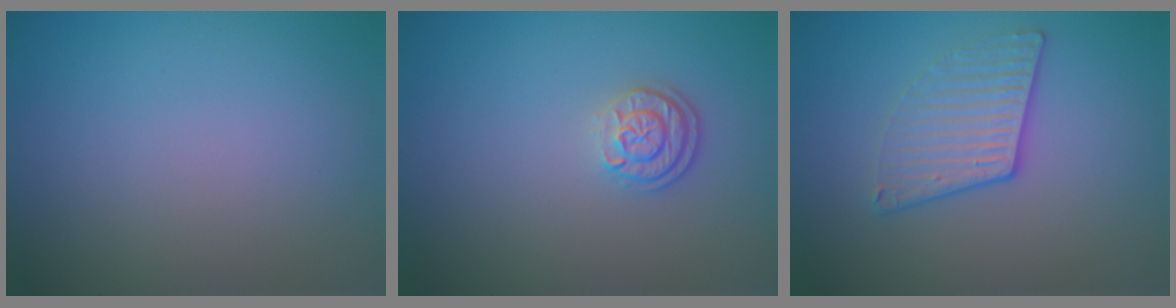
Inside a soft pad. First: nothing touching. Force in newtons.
{"total": 2.3, "press": 2.0, "slide": 1.3}
{"total": 3.2, "press": 2.9, "slide": 1.5}